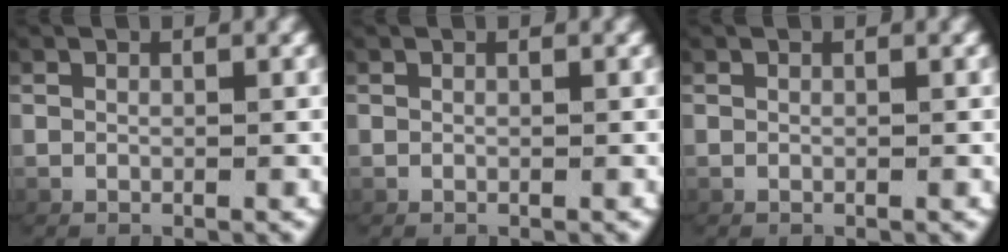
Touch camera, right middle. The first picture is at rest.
{"total": 0.0}
{"total": 0.0}